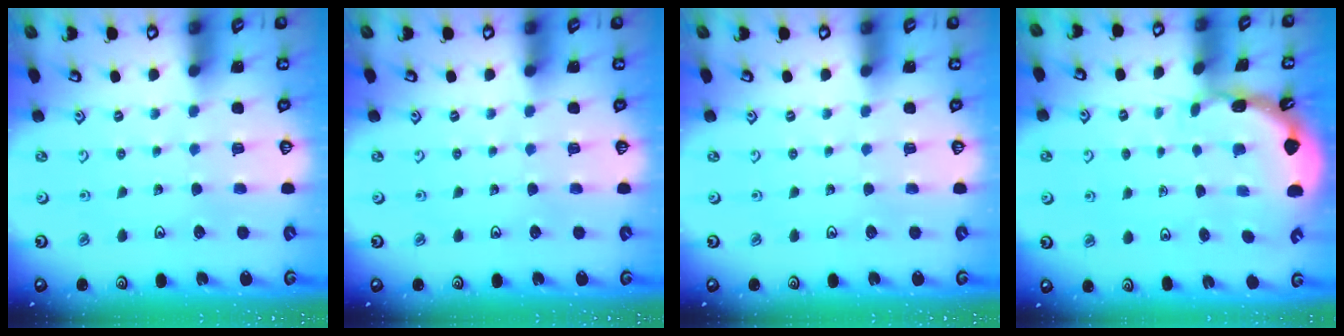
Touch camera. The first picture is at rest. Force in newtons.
{"total": 0.0}
{"total": 0.0}
{"total": 1.8, "press": 1.8, "slide": 0.1}